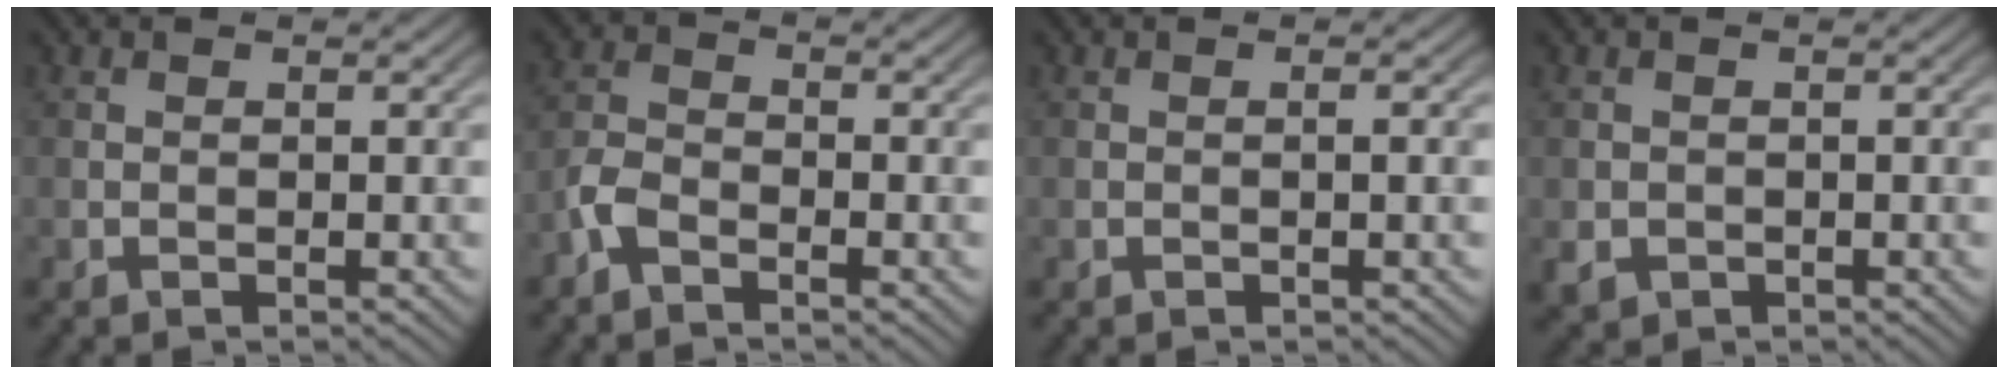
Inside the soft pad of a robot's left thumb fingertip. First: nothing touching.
{"total": 3.2, "force": [-2.3, 1.4, 1.6], "torque": [-0.040, 0.001, -0.061]}
{"total": 0.8, "force": [-0.1, 0.0, 0.8], "torque": [-0.012, 0.003, -0.002]}
{"total": 1.9, "force": [-0.7, 1.6, 0.6], "torque": [-0.015, -0.012, -0.013]}